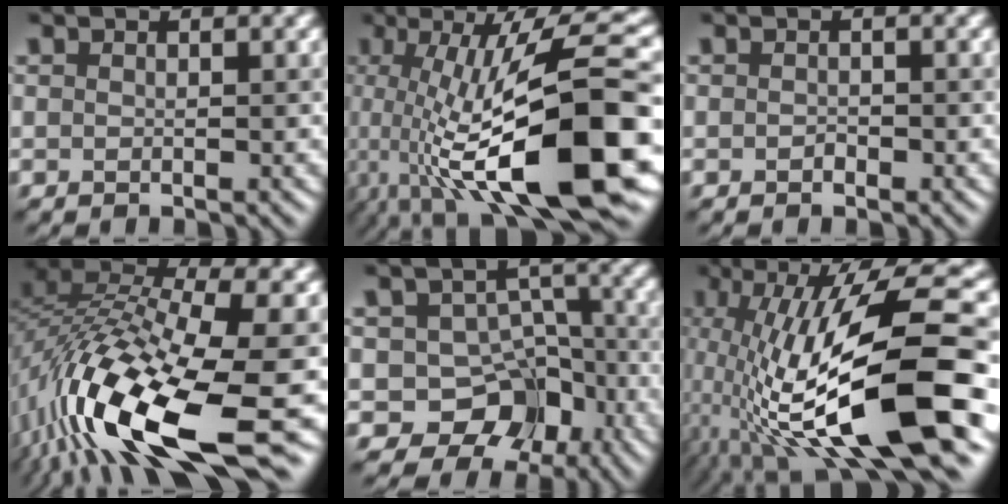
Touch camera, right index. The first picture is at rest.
{"total": 16.0, "force": [-3.0, 4.4, 15.1], "torque": [-0.233, 0.011, -0.048]}
{"total": 0.6, "force": [-0.3, 0.4, 0.4], "torque": [-0.006, 0.001, -0.005]}
{"total": 16.3, "force": [-6.3, 5.1, 14.2], "torque": [-0.283, -0.002, -0.112]}
{"total": 8.6, "force": [-4.3, 6.7, 3.4], "torque": [-0.024, 0.009, -0.077]}
{"total": 16.2, "force": [-3.9, 4.3, 15.1], "torque": [-0.262, 0.012, -0.066]}